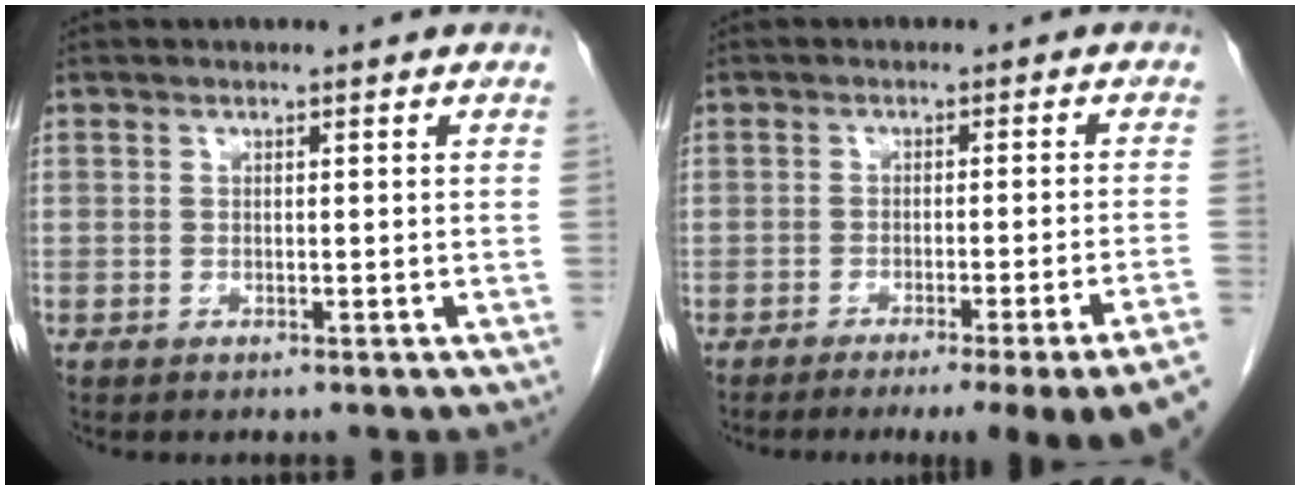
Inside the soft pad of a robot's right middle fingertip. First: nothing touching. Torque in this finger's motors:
{"motor_torque": [1.09, -1.04, 0.25, 0.08]}